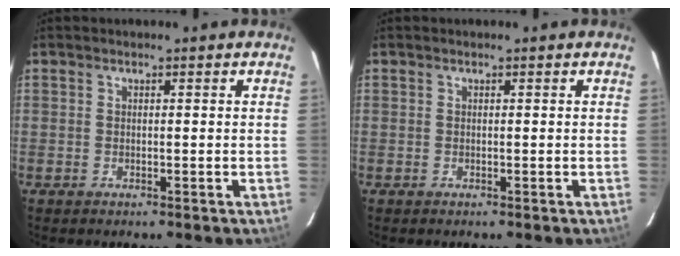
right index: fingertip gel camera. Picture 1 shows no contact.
{"total": 0.0}